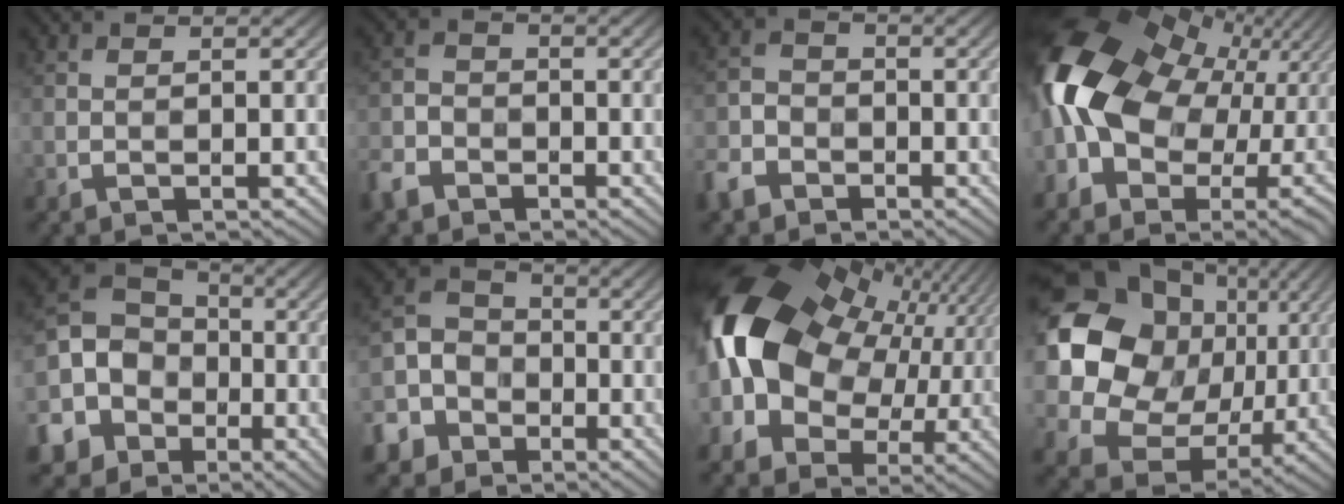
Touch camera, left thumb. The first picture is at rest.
{"total": 4.3, "force": [-3.0, 2.7, 1.4], "torque": [-0.042, -0.005, -0.071]}
{"total": 4.8, "force": [-3.2, 3.2, 1.6], "torque": [-0.049, -0.003, -0.077]}
{"total": 17.2, "force": [-0.6, 12.0, 12.3], "torque": [-0.247, -0.024, 0.013]}
{"total": 13.5, "force": [-5.4, 11.4, 4.7], "torque": [-0.143, -0.042, -0.120]}
{"total": 8.8, "force": [-4.7, 6.8, 2.9], "torque": [-0.083, -0.023, -0.110]}
{"total": 20.5, "force": [1.7, 14.2, 14.7], "torque": [-0.292, -0.020, 0.045]}
{"total": 19.5, "force": [4.6, 16.6, 9.2], "torque": [-0.269, 0.025, 0.100]}